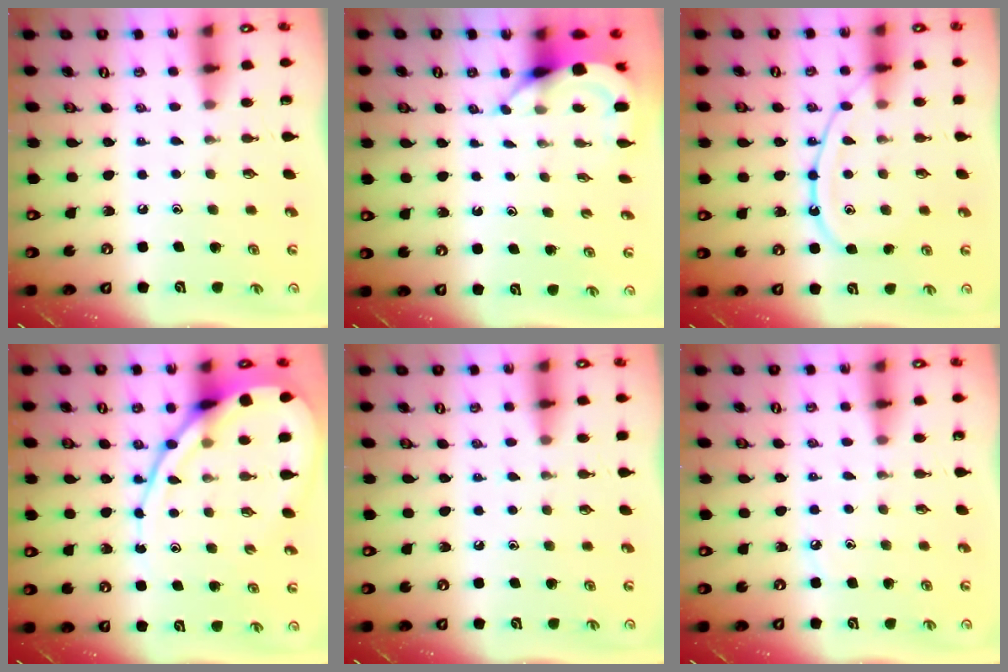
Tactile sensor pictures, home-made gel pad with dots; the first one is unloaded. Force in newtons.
{"total": 4.2, "press": 4.2, "slide": 0.2}
{"total": 10.9, "press": 10.9, "slide": 1.4}
{"total": 12.7, "press": 12.6, "slide": 1.2}
{"total": 3.0, "press": 3.0, "slide": 0.5}
{"total": 2.7, "press": 2.7, "slide": 0.4}